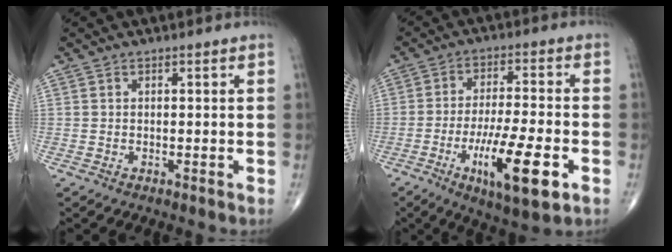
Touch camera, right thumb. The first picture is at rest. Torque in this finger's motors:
{"motor_torque": [1.56, 1.83, 0.87, -0.98, 0.31]}